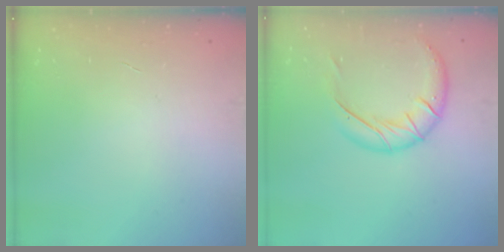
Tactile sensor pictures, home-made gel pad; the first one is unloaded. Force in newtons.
{"total": 15.3, "press": 15.2, "slide": 1.9}